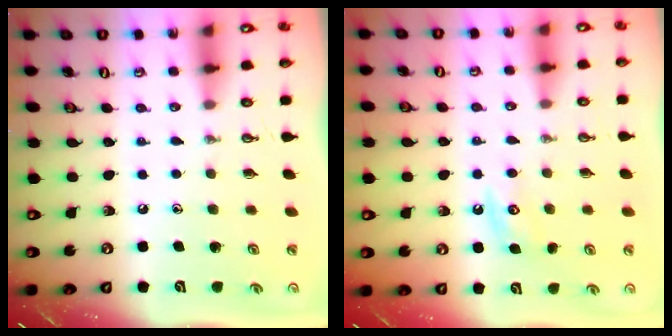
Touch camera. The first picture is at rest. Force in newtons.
{"total": 4.8, "press": 4.8, "slide": 0.4}